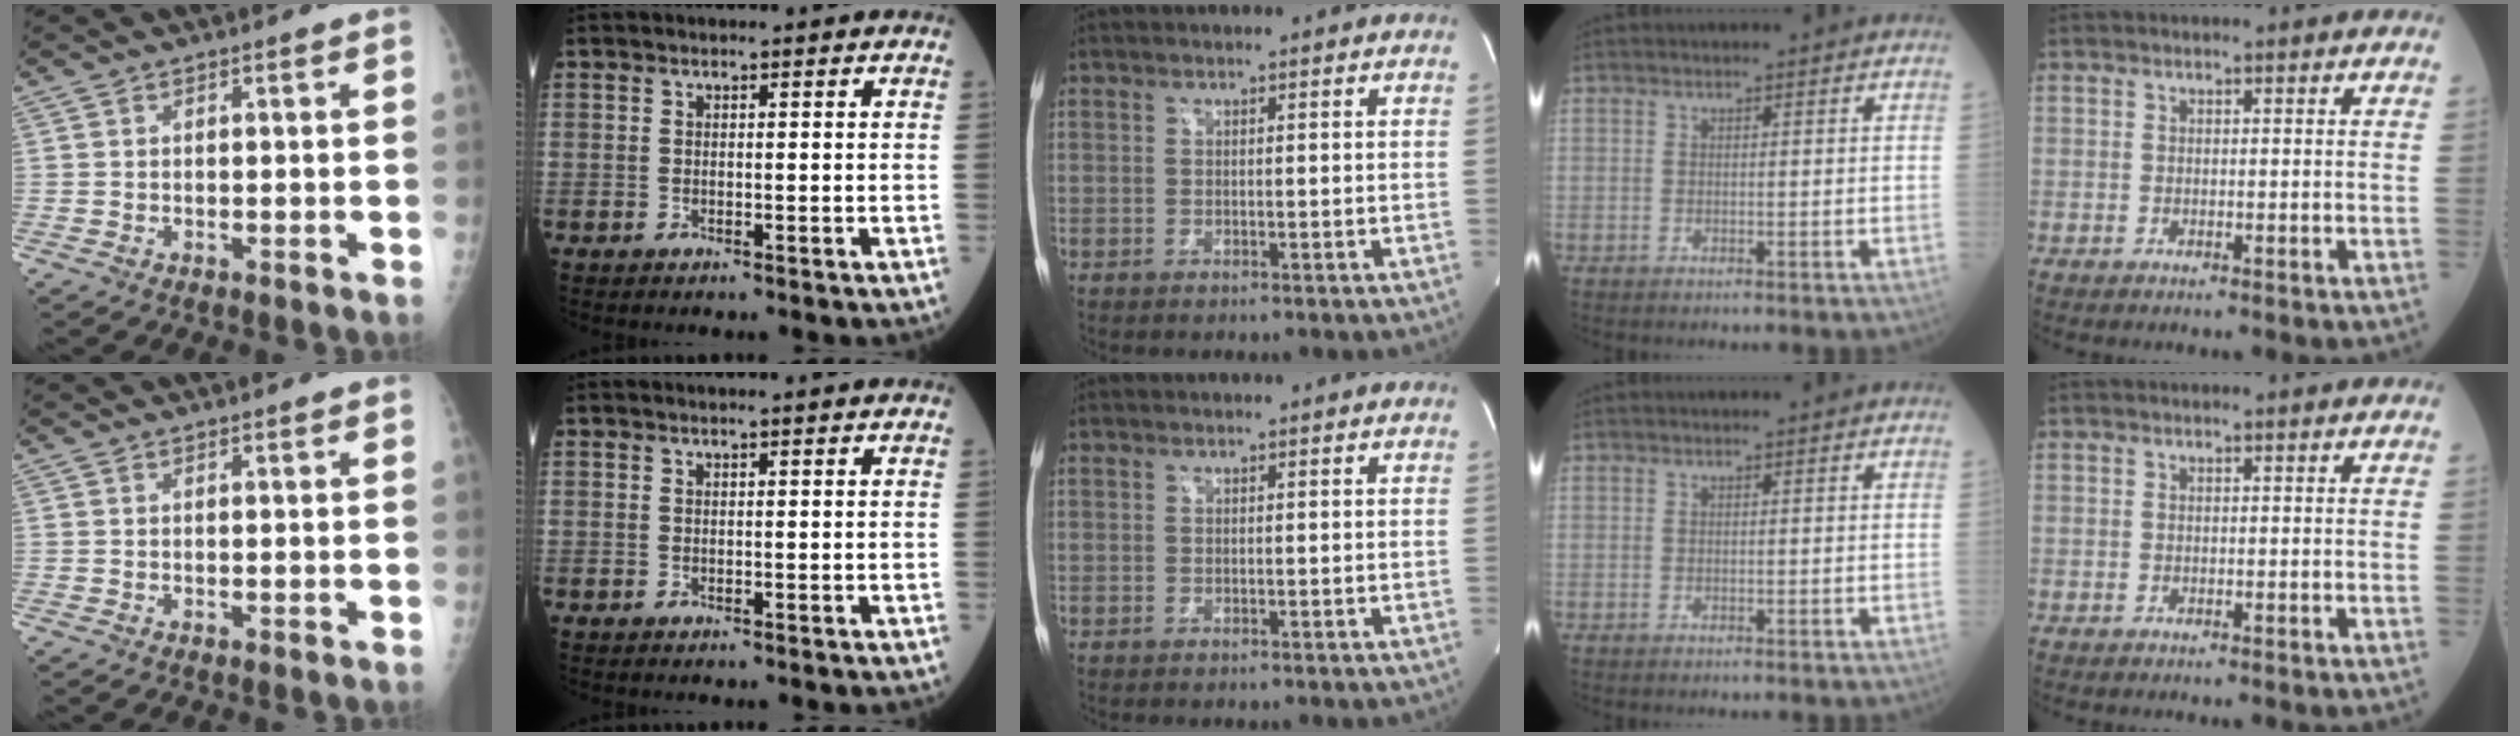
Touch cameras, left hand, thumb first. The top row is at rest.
{"thumb": {"total": 1.2, "force": [1.0, 0.2, 0.5], "torque": [-0.002, 0.001, 0.013]}, "index": {"total": 1.4, "force": [1.3, -0.1, 0.5], "torque": [-0.010, 0.004, 0.014]}}